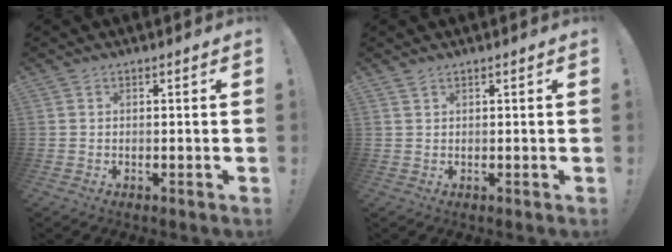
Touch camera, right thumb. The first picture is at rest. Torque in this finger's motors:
{"motor_torque": [0.30, -0.62, 0.17, -0.18, -0.02]}